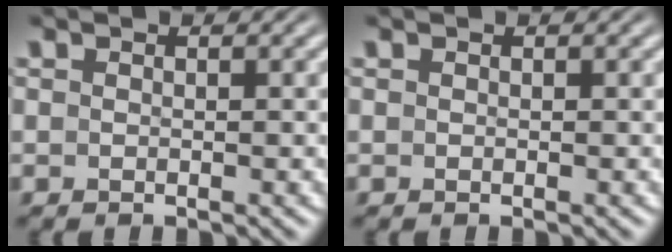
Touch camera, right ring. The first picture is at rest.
{"total": 0.0}